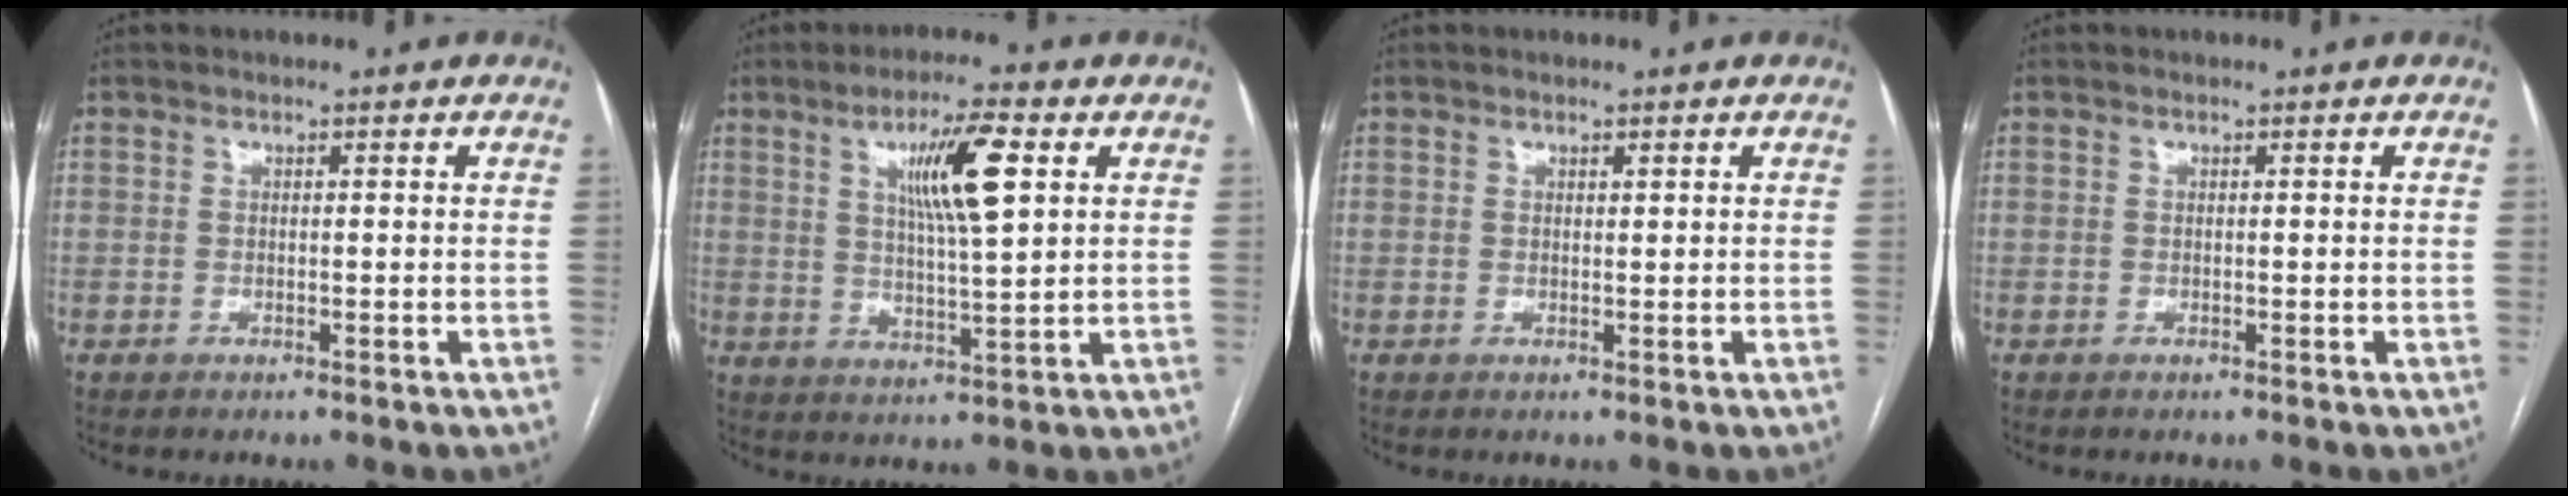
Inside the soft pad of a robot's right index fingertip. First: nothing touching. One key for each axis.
{"total": 10.0, "fx": 3.6, "fy": 1.0, "fz": 9.3, "tx": -0.161, "ty": 0.005, "tz": 0.060}
{"total": 0.6, "fx": 0.4, "fy": 0.2, "fz": 0.4, "tx": -0.008, "ty": -0.002, "tz": 0.005}
{"total": 0.0}